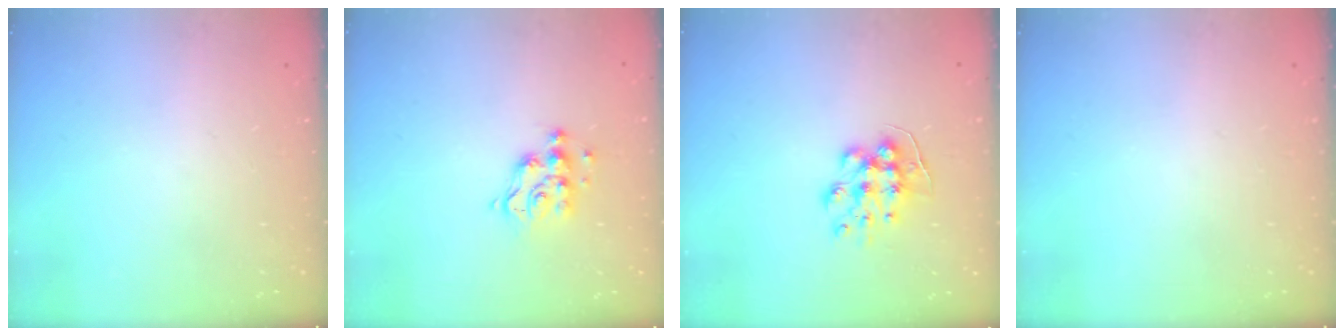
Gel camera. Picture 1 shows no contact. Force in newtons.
{"total": 8.5, "press": 8.5, "slide": 0.6}
{"total": 8.5, "press": 8.5, "slide": 0.3}
{"total": 0.0}